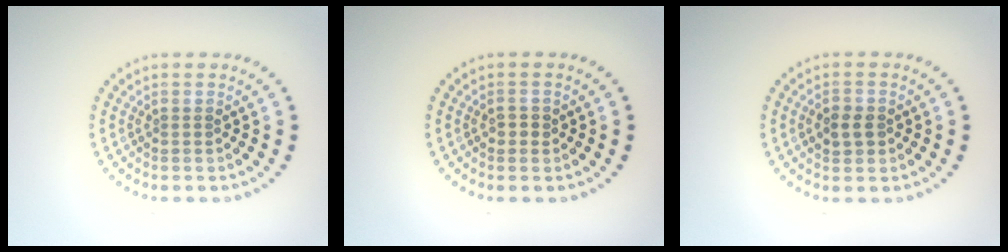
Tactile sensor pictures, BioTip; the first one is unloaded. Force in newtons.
{"total": 0.9, "press": 0.9, "slide": 0.2}
{"total": 2.1, "press": 2.1, "slide": 0.2}